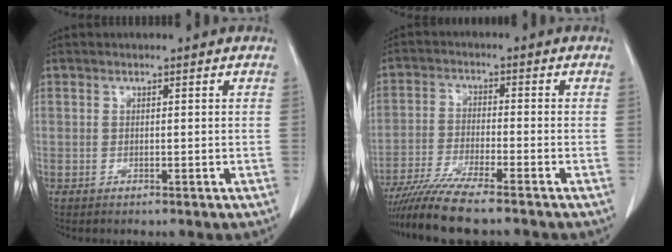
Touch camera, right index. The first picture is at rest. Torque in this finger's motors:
{"motor_torque": [1.09, -1.05, 0.47, 0.13]}